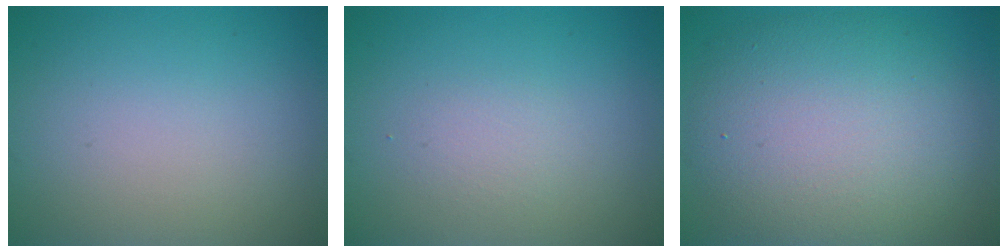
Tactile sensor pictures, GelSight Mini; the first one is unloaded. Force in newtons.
{"total": 1.2, "press": 1.2, "slide": 0.0}
{"total": 10.0, "press": 10.0, "slide": 0.6}